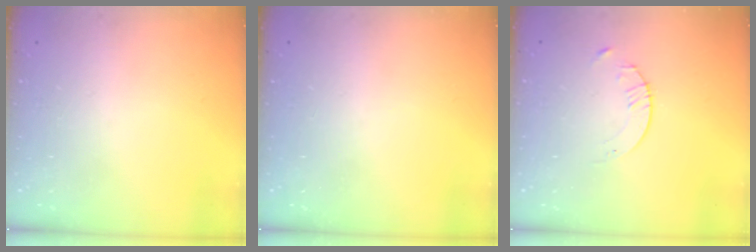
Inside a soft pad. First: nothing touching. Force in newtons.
{"total": 0.0}
{"total": 2.1, "press": 2.1, "slide": 0.3}